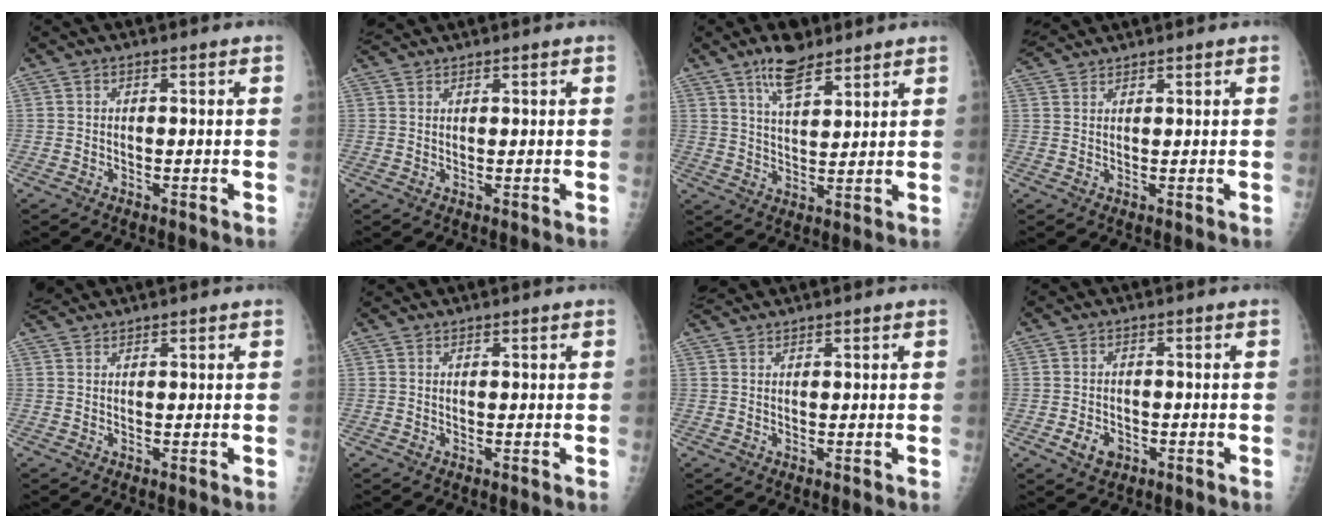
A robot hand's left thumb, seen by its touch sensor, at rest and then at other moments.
{"total": 2.4, "force": [2.4, 0.2, 0.4], "torque": [-0.010, 0.016, 0.051]}
{"total": 7.5, "force": [5.4, 2.8, 4.3], "torque": [-0.061, -0.032, 0.097]}
{"total": 4.7, "force": [4.6, 0.7, 1.1], "torque": [-0.029, 0.013, 0.095]}
{"total": 2.9, "force": [2.8, 0.3, 0.3], "torque": [-0.012, 0.014, 0.062]}
{"total": 0.7, "force": [0.6, 0.2, -0.1], "torque": [0.002, 0.005, 0.013]}
{"total": 2.9, "force": [2.8, 0.1, 0.5], "torque": [-0.015, 0.017, 0.060]}
{"total": 2.8, "force": [-0.9, 2.3, 1.4], "torque": [-0.012, 0.002, -0.008]}